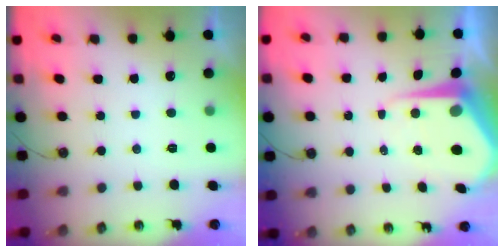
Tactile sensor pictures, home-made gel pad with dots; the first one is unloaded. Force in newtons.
{"total": 9.2, "press": 9.2, "slide": 1.0}